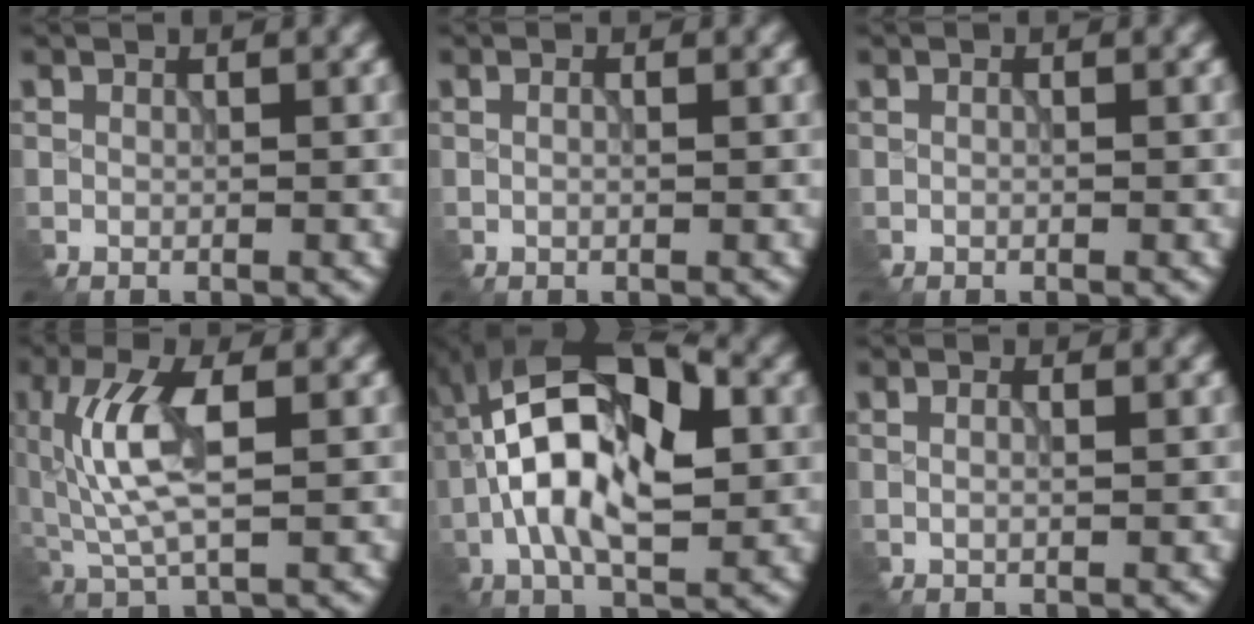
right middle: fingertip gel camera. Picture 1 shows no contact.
{"total": 0.9, "force": [-0.2, 0.5, 0.8], "torque": [-0.005, -0.002, -0.008]}
{"total": 0.5, "force": [-0.4, 0.2, 0.3], "torque": [-0.003, -0.003, -0.005]}
{"total": 6.5, "force": [0.2, 2.5, 6.0], "torque": [-0.128, 0.006, 0.006]}
{"total": 12.5, "force": [-1.3, 5.9, 10.9], "torque": [-0.180, 0.028, -0.030]}
{"total": 1.2, "force": [-0.1, 0.6, 1.0], "torque": [-0.008, -0.002, -0.007]}